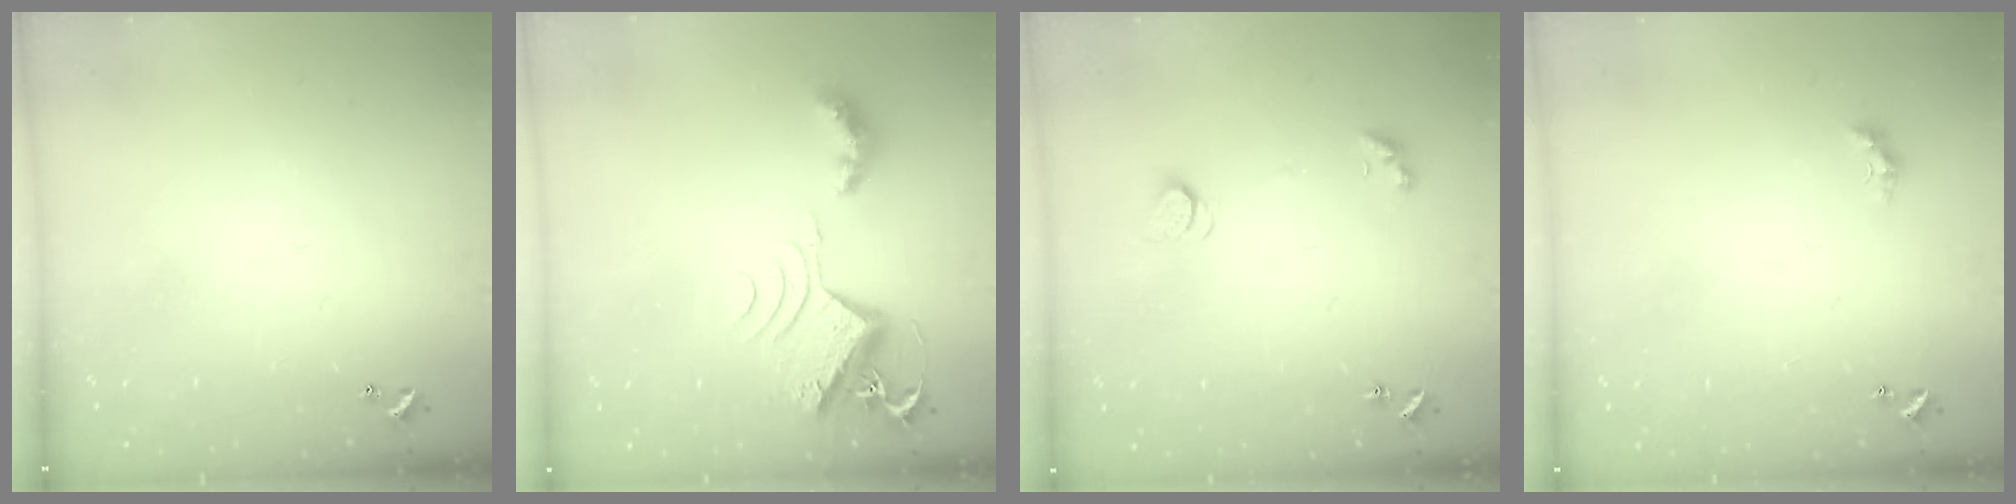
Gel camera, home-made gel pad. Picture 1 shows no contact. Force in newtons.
{"total": 8.1, "press": 8.1, "slide": 0.1}
{"total": 2.1, "press": 2.1, "slide": 0.4}
{"total": 1.1, "press": 1.1, "slide": 0.4}